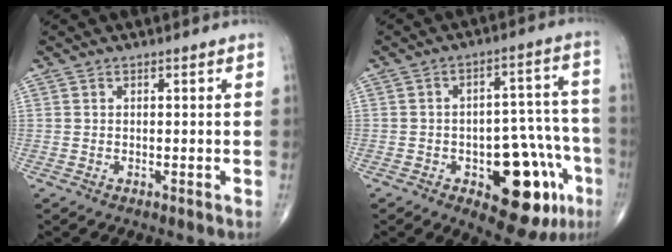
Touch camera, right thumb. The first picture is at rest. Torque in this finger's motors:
{"motor_torque": [1.39, 1.18, 0.68, -0.82, 0.06]}